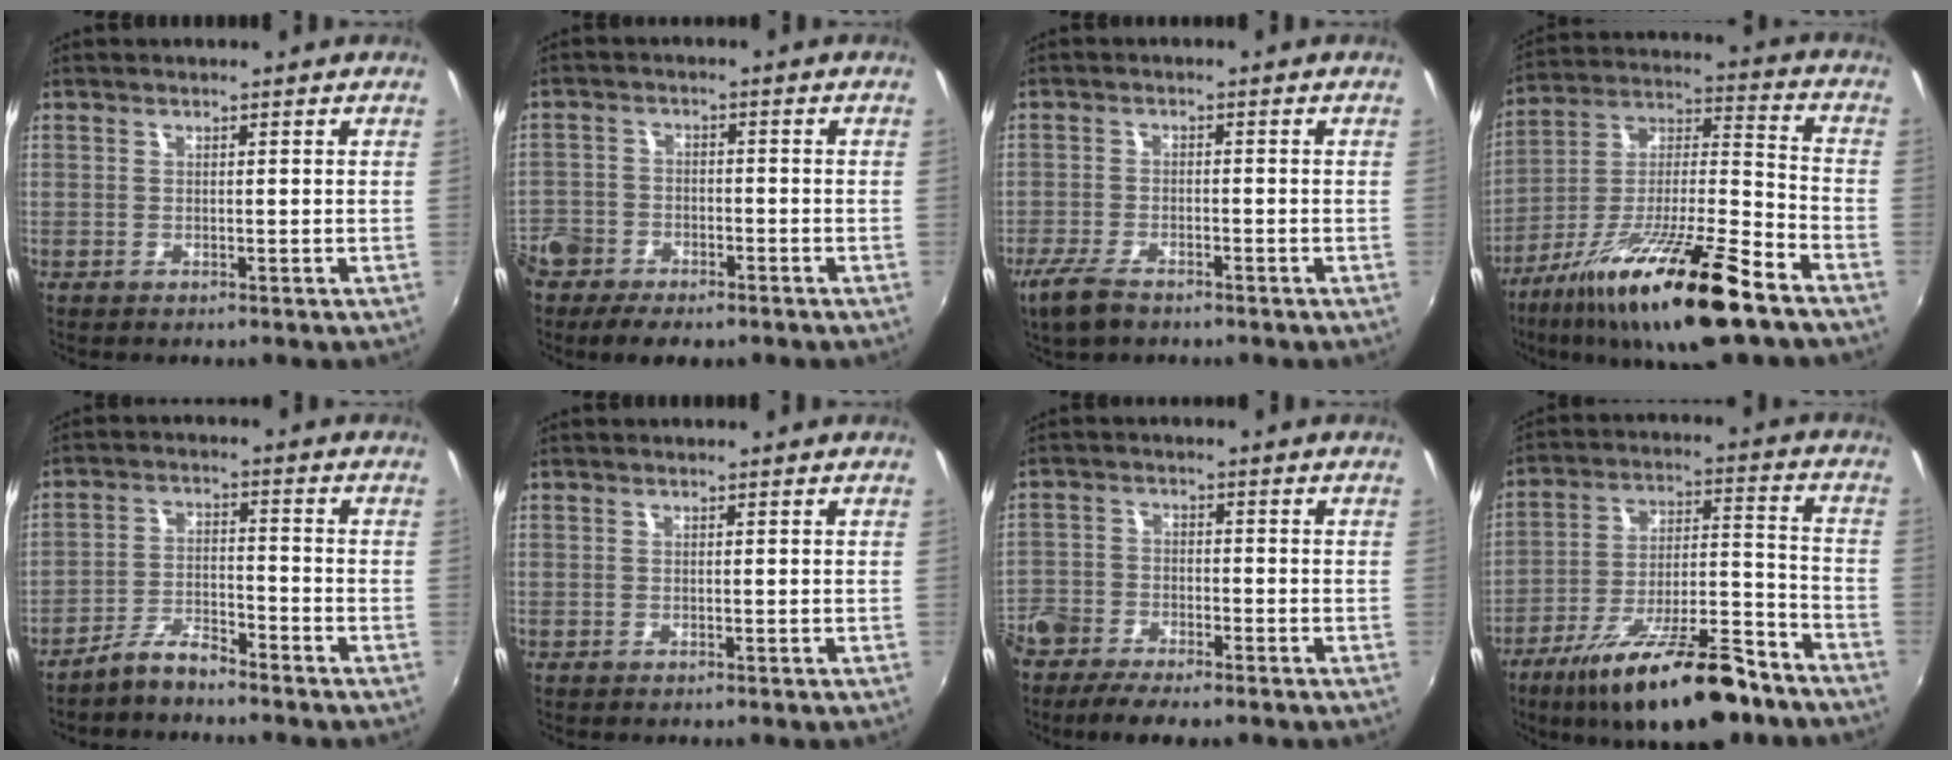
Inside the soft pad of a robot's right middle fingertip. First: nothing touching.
{"total": 10.3, "force": [-7.1, 6.1, 4.3], "torque": [-0.126, -0.012, -0.130]}
{"total": 6.4, "force": [-4.7, 2.4, 3.8], "torque": [-0.104, -0.019, -0.092]}
{"total": 21.5, "force": [-13.6, 3.3, 16.4], "torque": [-0.288, -0.019, -0.240]}
{"total": 5.2, "force": [-4.7, 1.0, 2.1], "torque": [-0.051, 0.008, -0.086]}
{"total": 0.0}
{"total": 8.4, "force": [-6.5, 3.6, 3.8], "torque": [-0.104, -0.016, -0.129]}
{"total": 21.4, "force": [-15.4, 5.9, 13.6], "torque": [-0.235, -0.019, -0.237]}